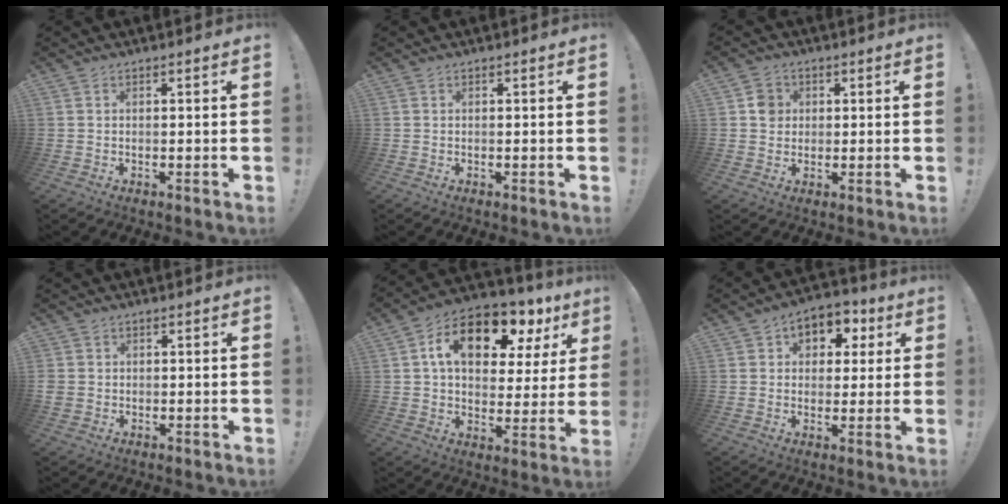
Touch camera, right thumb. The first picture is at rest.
{"total": 0.0}
{"total": 4.7, "force": [0.7, 4.4, 1.5], "torque": [-0.006, 0.002, 0.012]}
{"total": 2.2, "force": [0.1, 2.1, 0.7], "torque": [-0.013, 0.004, 0.004]}
{"total": 16.7, "force": [8.2, 9.0, 11.3], "torque": [-0.184, -0.035, 0.139]}
{"total": 7.5, "force": [2.0, 6.5, 3.1], "torque": [-0.036, -0.003, 0.040]}